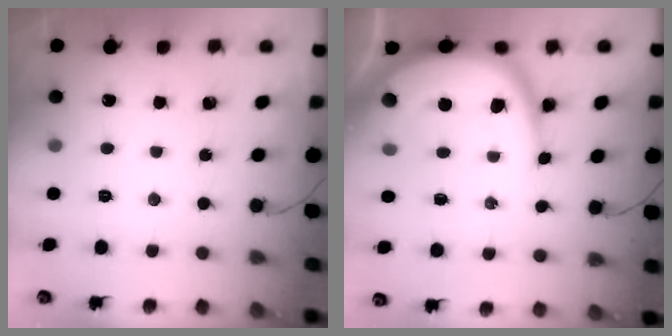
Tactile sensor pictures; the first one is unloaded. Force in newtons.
{"total": 16.2, "press": 16.1, "slide": 1.6}